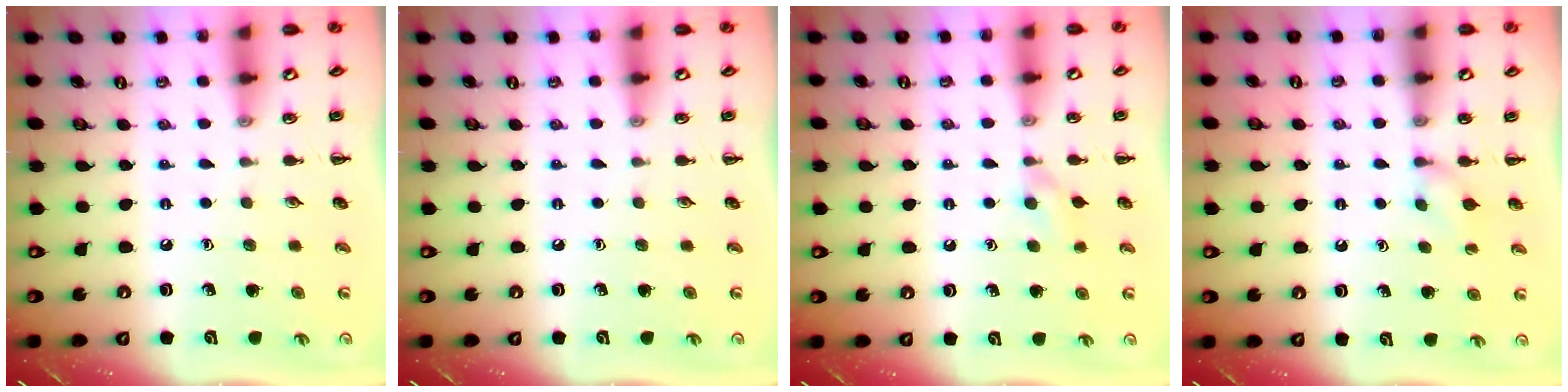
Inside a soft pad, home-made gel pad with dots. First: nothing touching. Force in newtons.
{"total": 0.0}
{"total": 5.1, "press": 4.8, "slide": 1.6}
{"total": 3.3, "press": 3.0, "slide": 1.3}